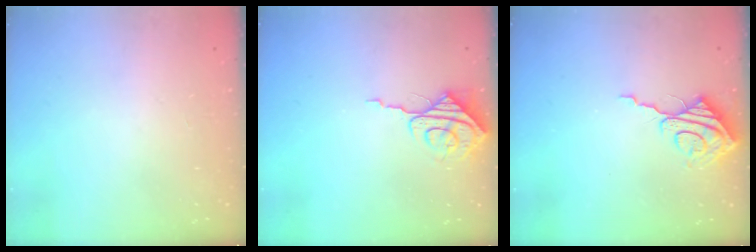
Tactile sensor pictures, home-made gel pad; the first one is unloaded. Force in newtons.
{"total": 7.8, "press": 7.8, "slide": 0.7}
{"total": 9.6, "press": 9.6, "slide": 1.1}